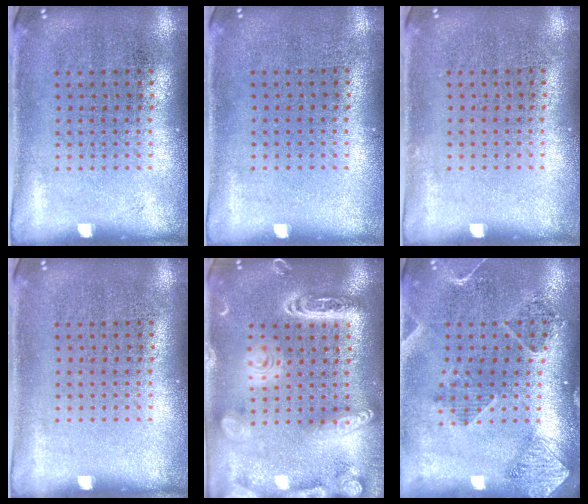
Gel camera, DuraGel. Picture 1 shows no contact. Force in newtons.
{"total": 0.0}
{"total": 0.0}
{"total": 0.0}
{"total": 3.9, "press": 3.9, "slide": 0.3}
{"total": 1.5, "press": 1.4, "slide": 0.5}